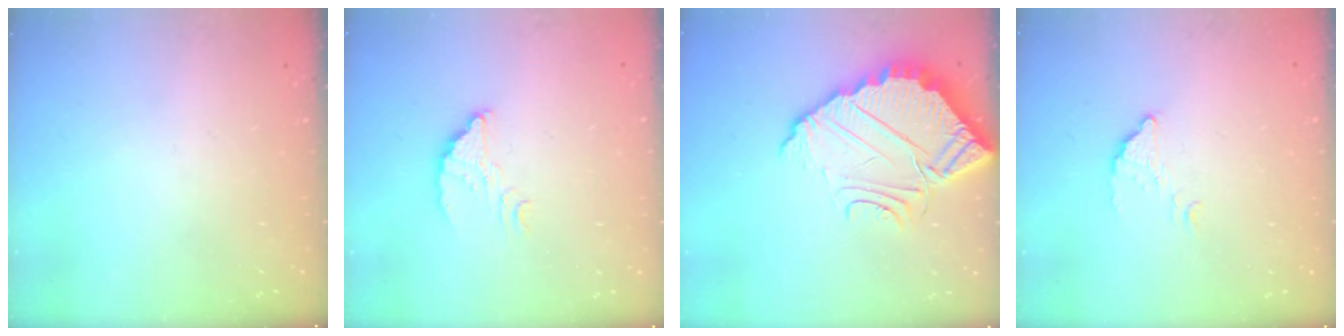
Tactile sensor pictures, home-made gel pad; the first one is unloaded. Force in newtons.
{"total": 3.7, "press": 3.7, "slide": 0.1}
{"total": 10.2, "press": 10.1, "slide": 0.8}
{"total": 2.9, "press": 2.9, "slide": 0.1}